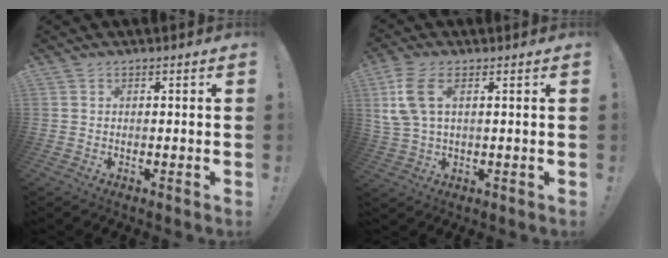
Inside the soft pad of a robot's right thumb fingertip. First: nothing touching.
{"total": 9.0, "force": [3.2, 4.3, 7.2], "torque": [-0.145, -0.002, 0.066]}